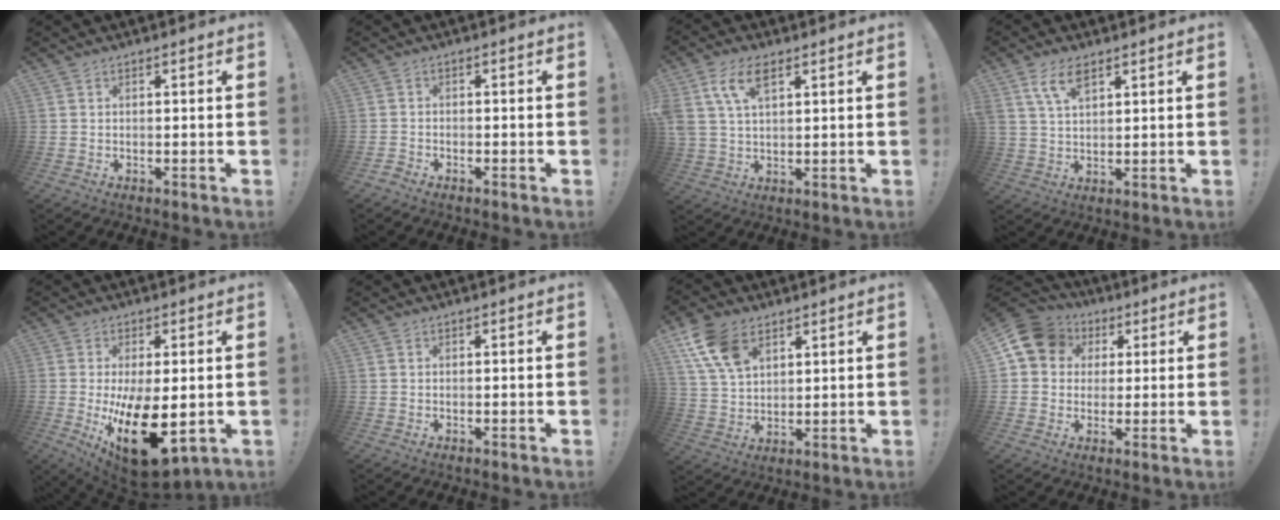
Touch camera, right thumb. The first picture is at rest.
{"total": 1.8, "force": [-1.6, 0.6, 0.5], "torque": [-0.013, 0.005, -0.030]}
{"total": 9.3, "force": [4.5, 4.7, 6.6], "torque": [-0.146, 0.000, 0.086]}
{"total": 7.2, "force": [4.1, 3.2, 4.9], "torque": [-0.094, -0.007, 0.078]}
{"total": 19.4, "force": [-3.2, 9.3, 16.7], "torque": [-0.260, -0.010, -0.031]}
{"total": 0.0}
{"total": 12.9, "force": [7.0, 8.0, 7.3], "torque": [-0.140, -0.022, 0.138]}
{"total": 11.8, "force": [4.1, 10.0, 4.7], "torque": [-0.071, -0.005, 0.084]}